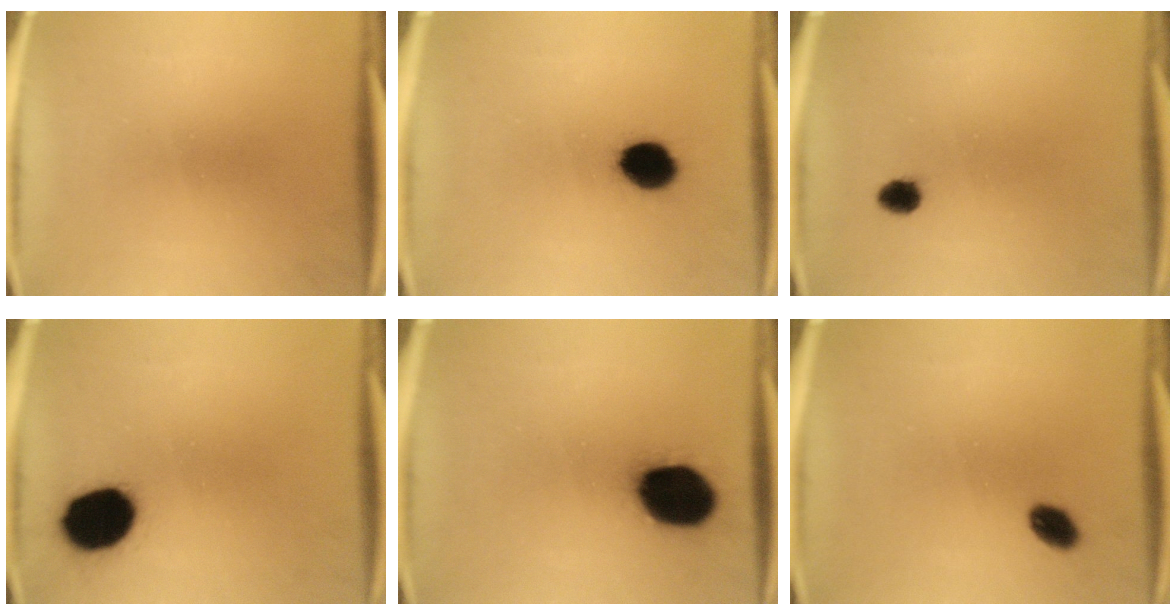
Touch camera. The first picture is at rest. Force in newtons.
{"total": 8.8}
{"total": 2.5}
{"total": 14.4}
{"total": 16.9}
{"total": 3.6}